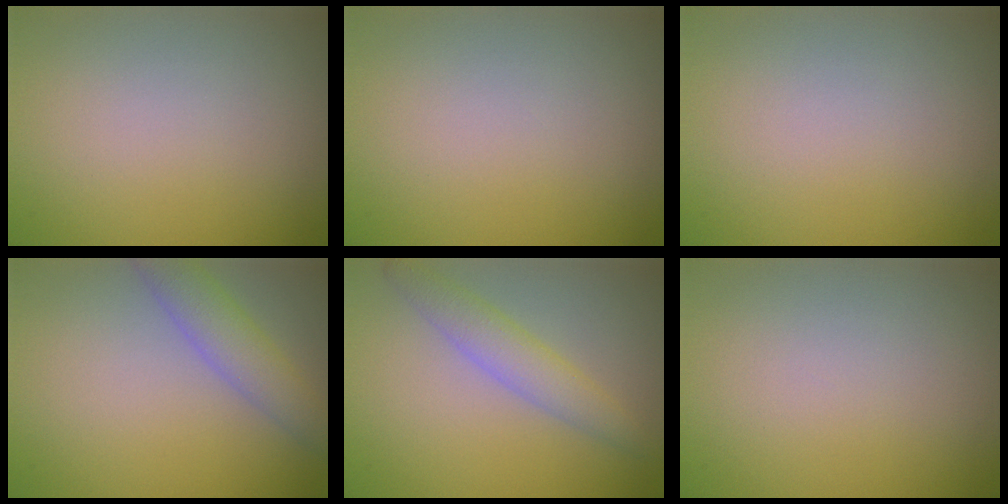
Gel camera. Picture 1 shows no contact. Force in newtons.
{"total": 0.0}
{"total": 0.0}
{"total": 3.3, "press": 3.3, "slide": 0.3}
{"total": 3.0, "press": 3.0, "slide": 0.1}
{"total": 0.0}